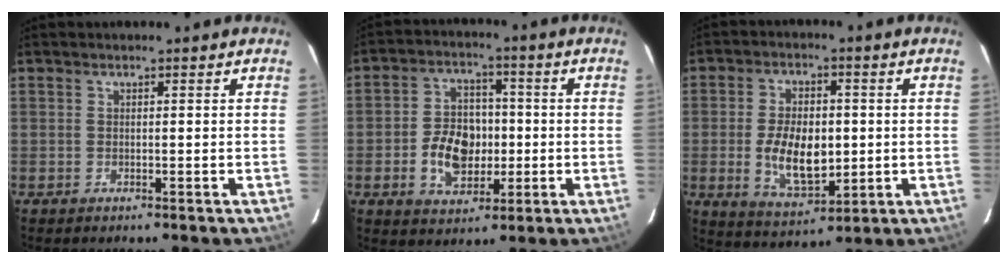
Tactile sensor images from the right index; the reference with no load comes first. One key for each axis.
{"total": 10.4, "fx": -2.0, "fy": 7.4, "fz": 7.1, "tx": -0.140, "ty": 0.017, "tz": -0.025}
{"total": 11.3, "fx": -1.1, "fy": 6.1, "fz": 9.5, "tx": -0.181, "ty": -0.005, "tz": -0.006}